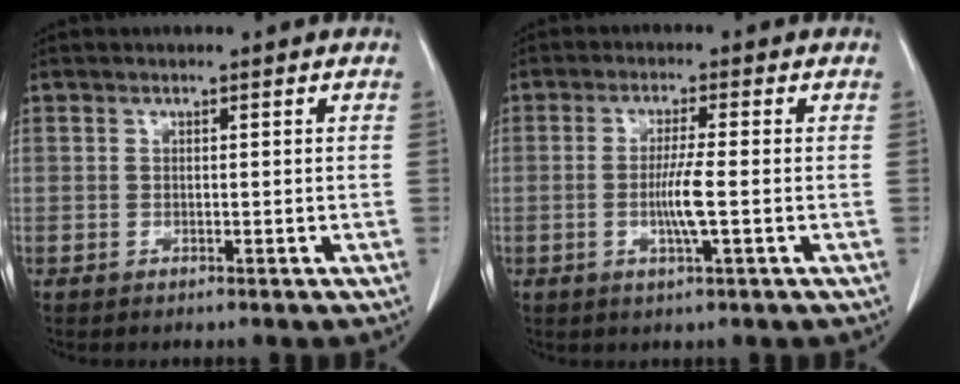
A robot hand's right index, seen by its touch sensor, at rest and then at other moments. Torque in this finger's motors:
{"motor_torque": [0.88, 0.22, 0.51, 0.12]}